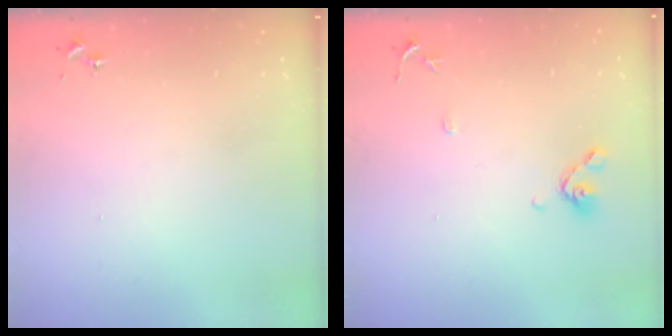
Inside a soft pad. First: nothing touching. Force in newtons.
{"total": 8.3, "press": 8.0, "slide": 2.1}